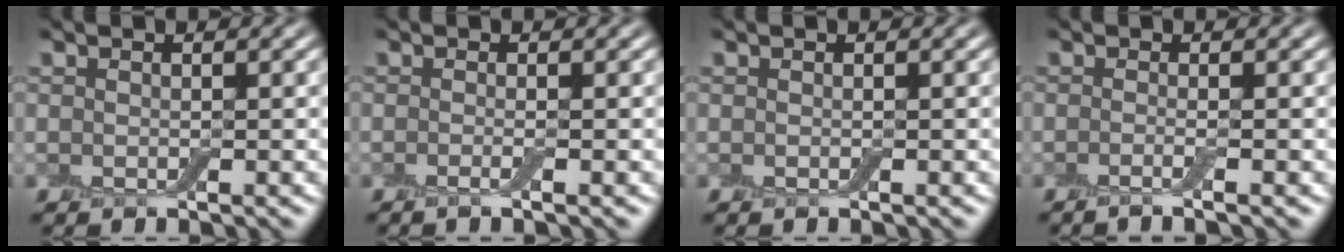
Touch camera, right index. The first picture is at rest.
{"total": 1.4, "force": [-0.3, 0.4, 1.3], "torque": [-0.015, -0.008, -0.016]}
{"total": 0.0}
{"total": 1.8, "force": [-0.5, 0.6, 1.6], "torque": [-0.014, -0.010, -0.024]}